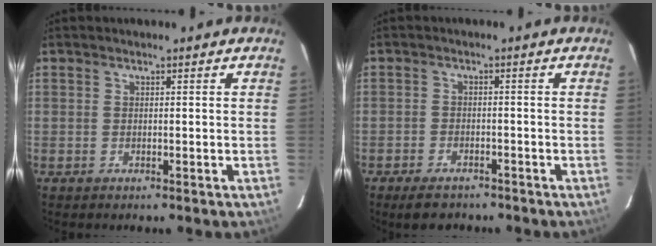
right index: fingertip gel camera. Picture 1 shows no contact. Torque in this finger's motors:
{"motor_torque": [0.39, -0.28, 0.08, 0.01]}